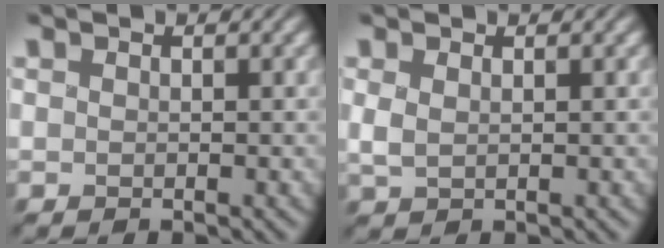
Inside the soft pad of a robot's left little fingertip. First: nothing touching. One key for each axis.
{"total": 1.3, "fx": 0.3, "fy": 0.7, "fz": 1.1, "tx": -0.027, "ty": -0.002, "tz": 0.007}